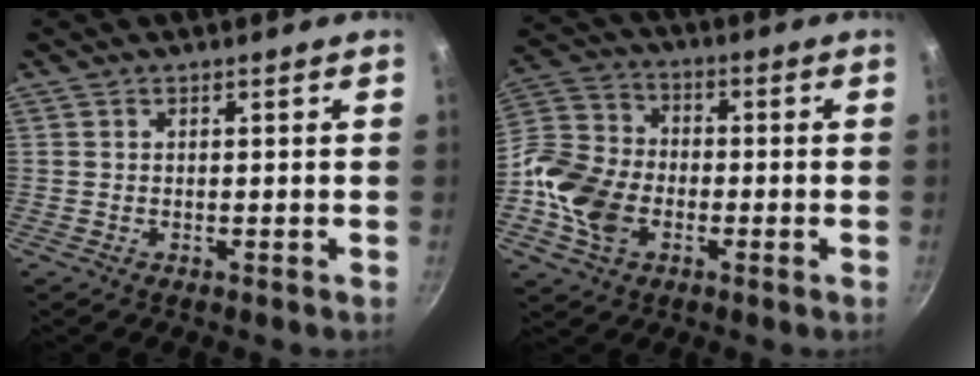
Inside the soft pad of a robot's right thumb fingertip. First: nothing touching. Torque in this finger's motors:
{"motor_torque": [1.21, 0.92, 1.21, -0.57, 0.14]}